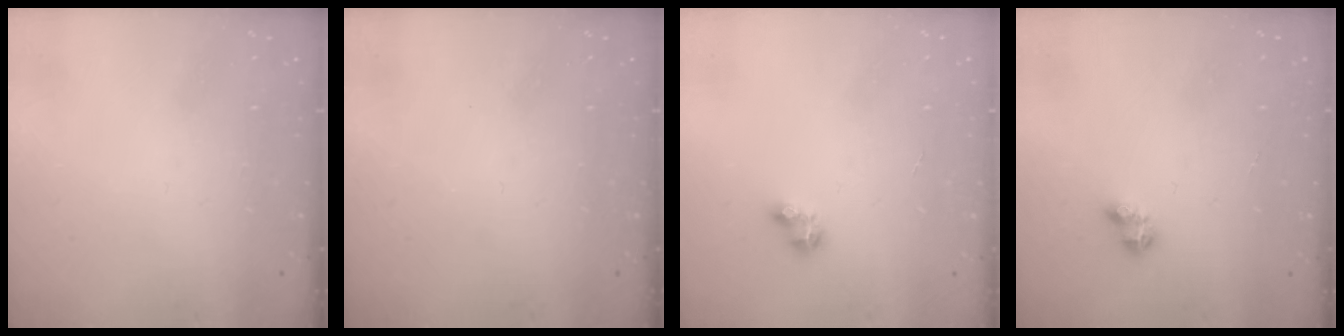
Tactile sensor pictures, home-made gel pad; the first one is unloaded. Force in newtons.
{"total": 0.0}
{"total": 3.5, "press": 3.5, "slide": 0.5}
{"total": 3.3, "press": 3.3, "slide": 0.4}